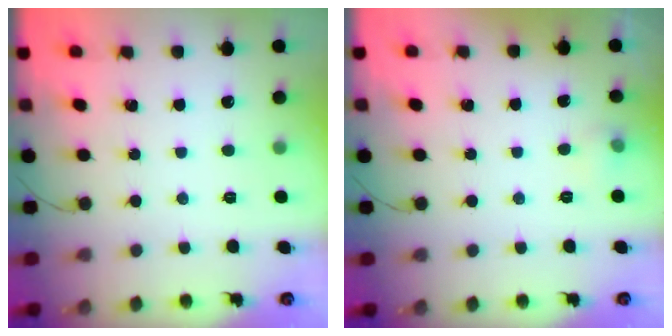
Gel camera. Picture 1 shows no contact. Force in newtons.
{"total": 5.0, "press": 4.1, "slide": 2.7}